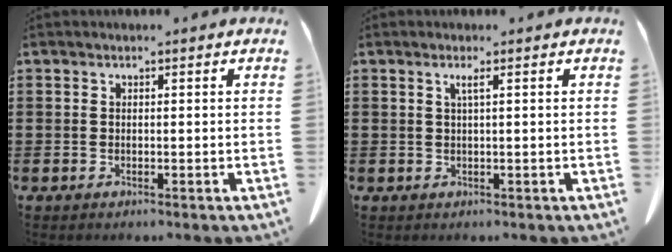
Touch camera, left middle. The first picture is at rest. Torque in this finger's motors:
{"motor_torque": [-0.80, 1.04, -0.01, -0.01]}